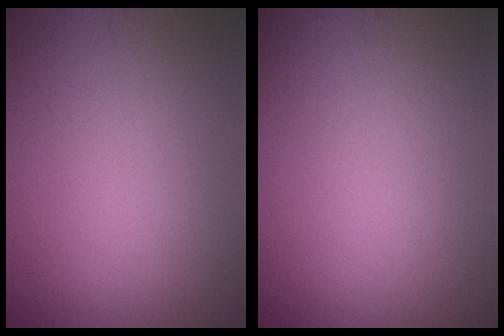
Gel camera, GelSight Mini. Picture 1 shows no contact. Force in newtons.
{"total": 0.0}